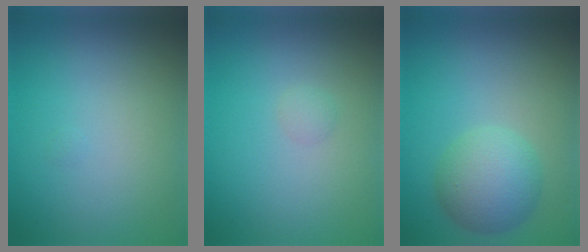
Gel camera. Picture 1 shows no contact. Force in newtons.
{"total": 0.7, "press": 0.7, "slide": 0.0}
{"total": 4.6, "press": 4.6, "slide": 0.2}